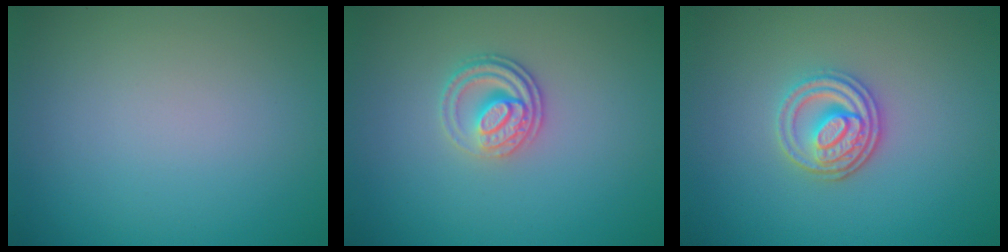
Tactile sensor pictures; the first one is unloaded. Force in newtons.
{"total": 2.8, "press": 2.5, "slide": 1.3}
{"total": 3.4, "press": 3.0, "slide": 1.7}